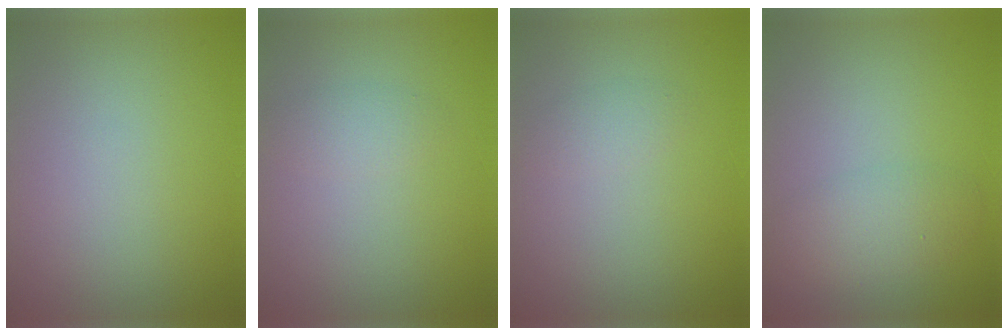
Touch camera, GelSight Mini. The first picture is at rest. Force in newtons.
{"total": 1.3, "press": 1.3, "slide": 0.1}
{"total": 1.1, "press": 1.1, "slide": 0.0}
{"total": 2.8, "press": 2.8, "slide": 0.0}